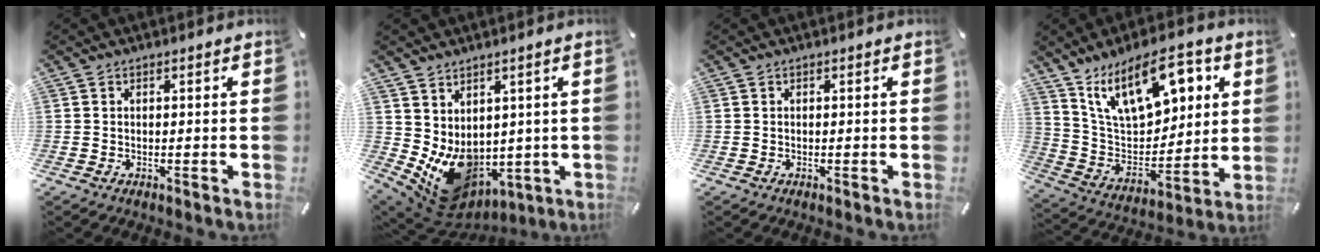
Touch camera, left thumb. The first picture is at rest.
{"total": 10.4, "force": [-0.3, 8.7, 5.7], "torque": [-0.106, -0.030, 0.007]}
{"total": 0.0}
{"total": 18.9, "force": [10.5, 10.1, 12.1], "torque": [-0.211, -0.042, 0.183]}